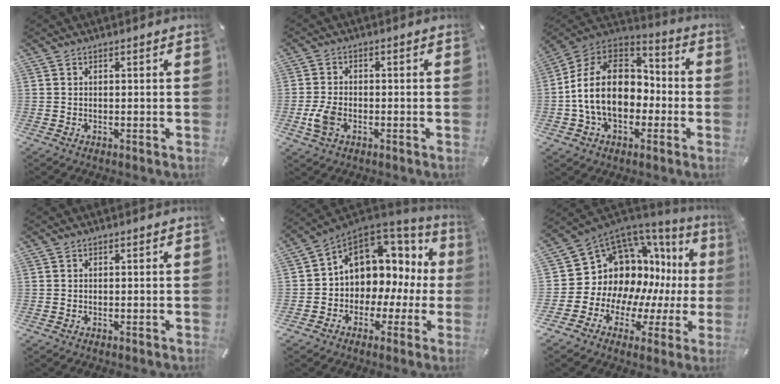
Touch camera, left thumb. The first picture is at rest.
{"total": 5.4, "force": [-1.7, 3.4, 3.8], "torque": [-0.088, 0.001, -0.033]}
{"total": 18.3, "force": [-2.7, 13.8, 11.6], "torque": [-0.232, 0.025, -0.049]}
{"total": 0.0}
{"total": 9.6, "force": [4.0, 7.8, 3.8], "torque": [-0.065, -0.045, 0.071]}
{"total": 15.3, "force": [4.9, 13.0, 6.5], "torque": [-0.108, -0.076, 0.121]}